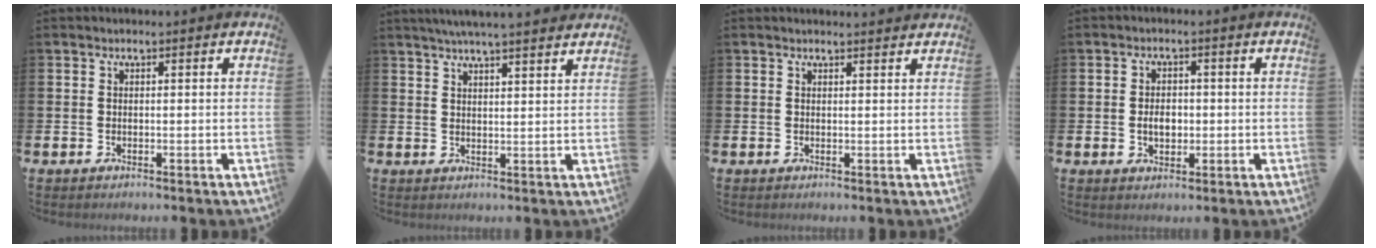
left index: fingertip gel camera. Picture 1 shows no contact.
{"total": 4.6, "force": [4.4, -0.4, 1.2], "torque": [-0.033, -0.014, 0.079]}
{"total": 1.2, "force": [1.1, 0.1, 0.0], "torque": [0.007, -0.005, 0.020]}
{"total": 3.1, "force": [-0.3, 2.1, 2.2], "torque": [-0.025, -0.001, -0.011]}